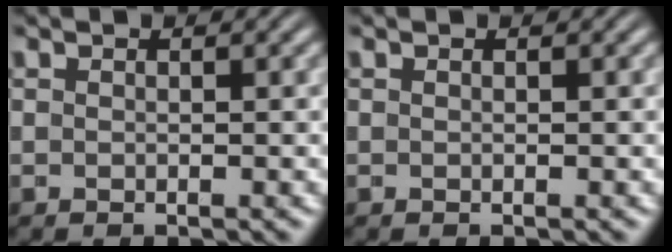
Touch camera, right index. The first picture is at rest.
{"total": 0.0}